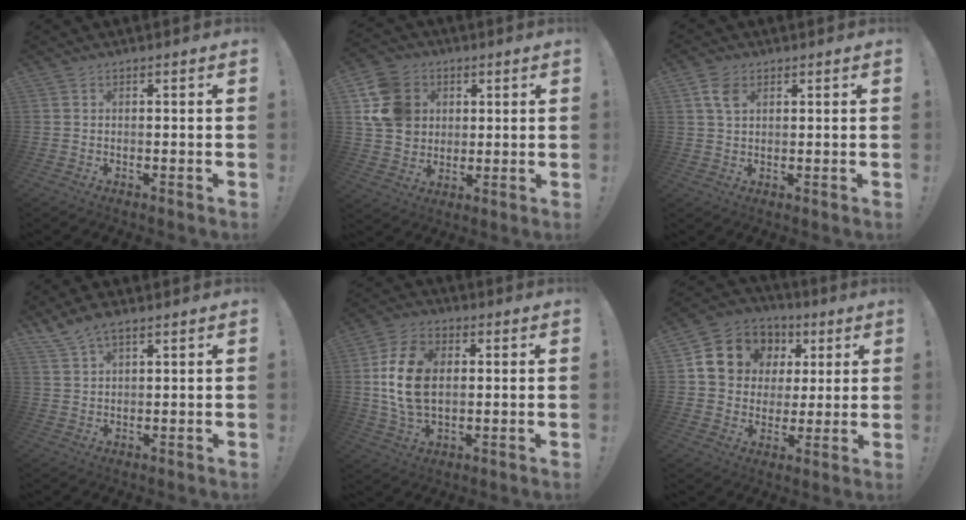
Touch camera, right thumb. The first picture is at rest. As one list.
[{"total": 14.2, "force": [3.5, 12.1, 6.6], "torque": [-0.107, -0.005, 0.078]}, {"total": 4.9, "force": [2.2, 2.8, 3.4], "torque": [-0.055, -0.004, 0.041]}, {"total": 6.3, "force": [5.2, 1.7, 3.0], "torque": [-0.068, -0.022, 0.101]}, {"total": 16.3, "force": [1.5, 10.9, 12.0], "torque": [-0.218, 0.003, 0.027]}, {"total": 14.5, "force": [4.9, 12.4, 5.7], "torque": [-0.077, -0.015, 0.110]}]